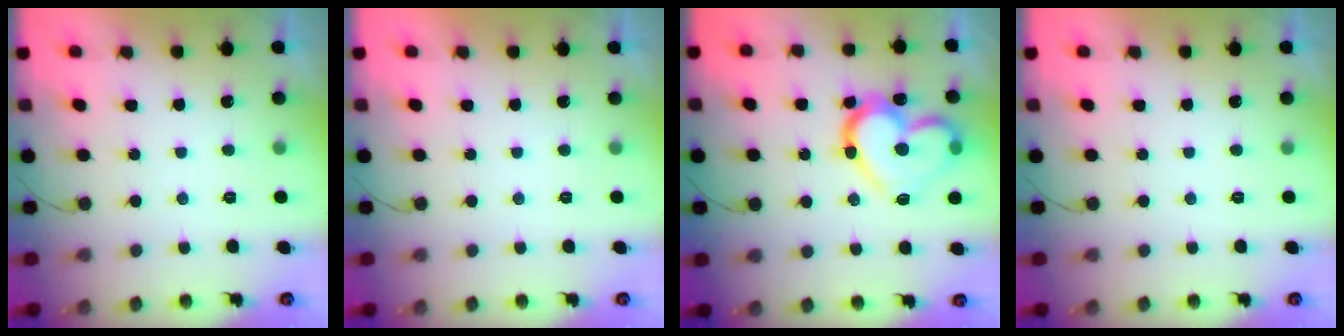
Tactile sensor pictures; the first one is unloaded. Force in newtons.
{"total": 1.8, "press": 1.8, "slide": 0.1}
{"total": 18.5, "press": 18.3, "slide": 2.3}
{"total": 0.0}